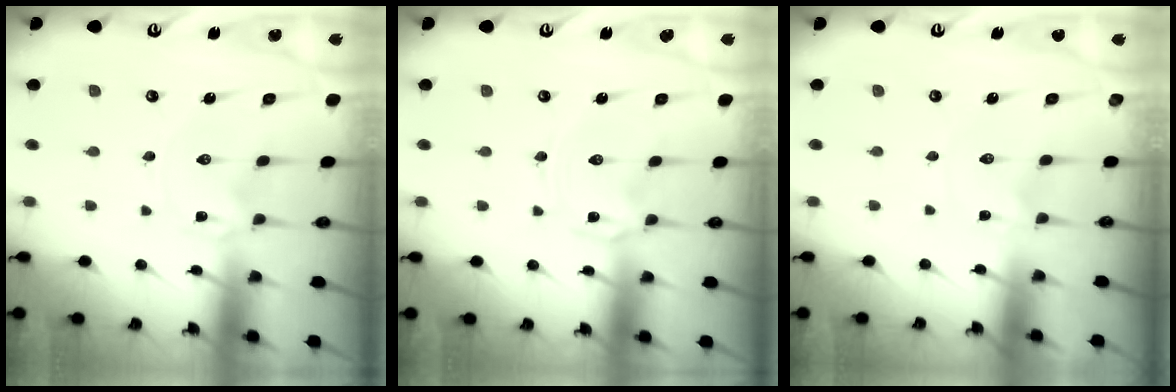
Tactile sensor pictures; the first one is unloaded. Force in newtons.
{"total": 0.0}
{"total": 0.0}